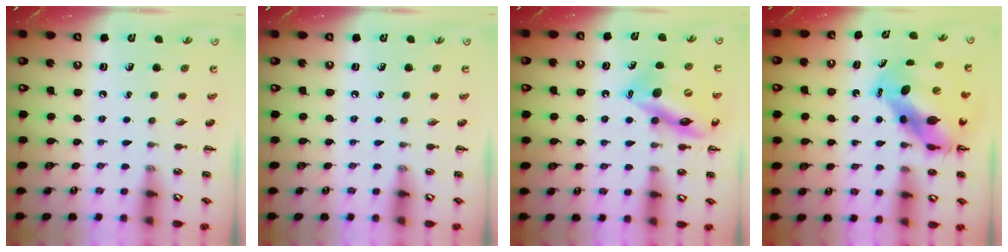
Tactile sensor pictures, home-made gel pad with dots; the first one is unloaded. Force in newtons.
{"total": 0.0}
{"total": 14.6, "press": 14.0, "slide": 3.9}
{"total": 10.0, "press": 9.7, "slide": 2.7}